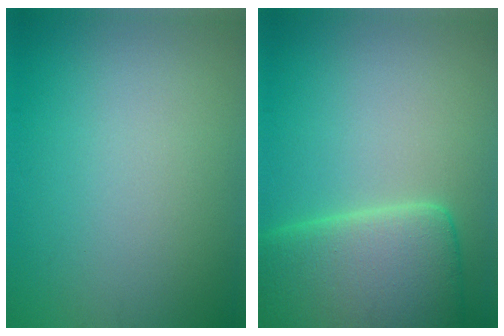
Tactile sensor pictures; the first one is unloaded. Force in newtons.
{"total": 9.2, "press": 9.2, "slide": 0.8}